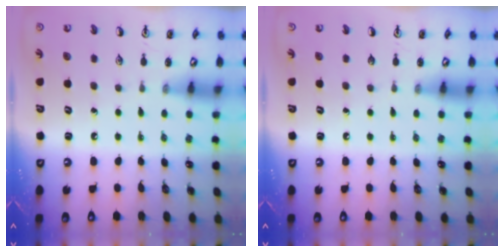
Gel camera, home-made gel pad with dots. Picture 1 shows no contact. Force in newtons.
{"total": 0.0}